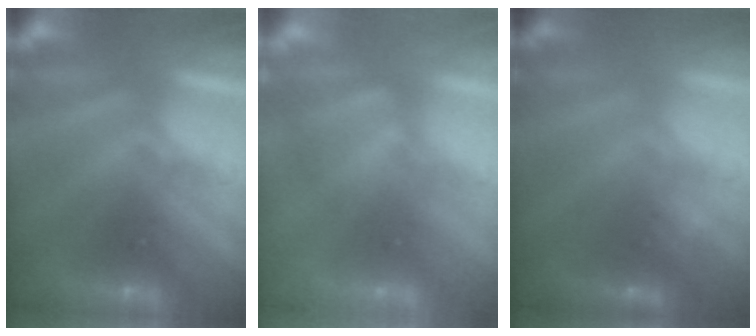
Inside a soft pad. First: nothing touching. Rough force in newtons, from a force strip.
{"total": 3.4}
{"total": 1.9}